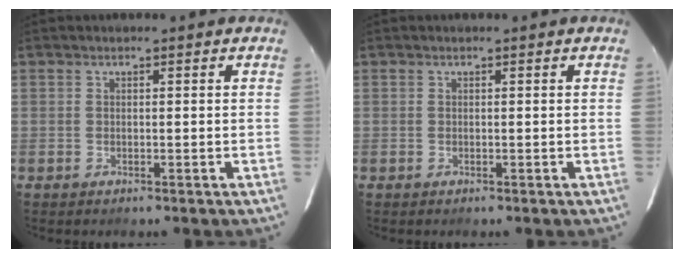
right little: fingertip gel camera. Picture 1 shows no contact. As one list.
[{"total": 0.0}]